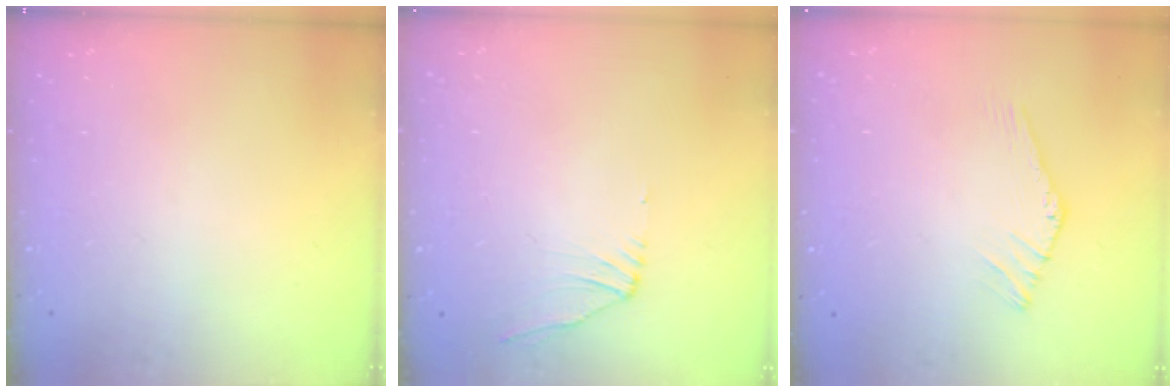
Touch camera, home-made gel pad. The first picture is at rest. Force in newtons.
{"total": 2.1, "press": 2.0, "slide": 0.6}
{"total": 1.1, "press": 1.1, "slide": 0.2}